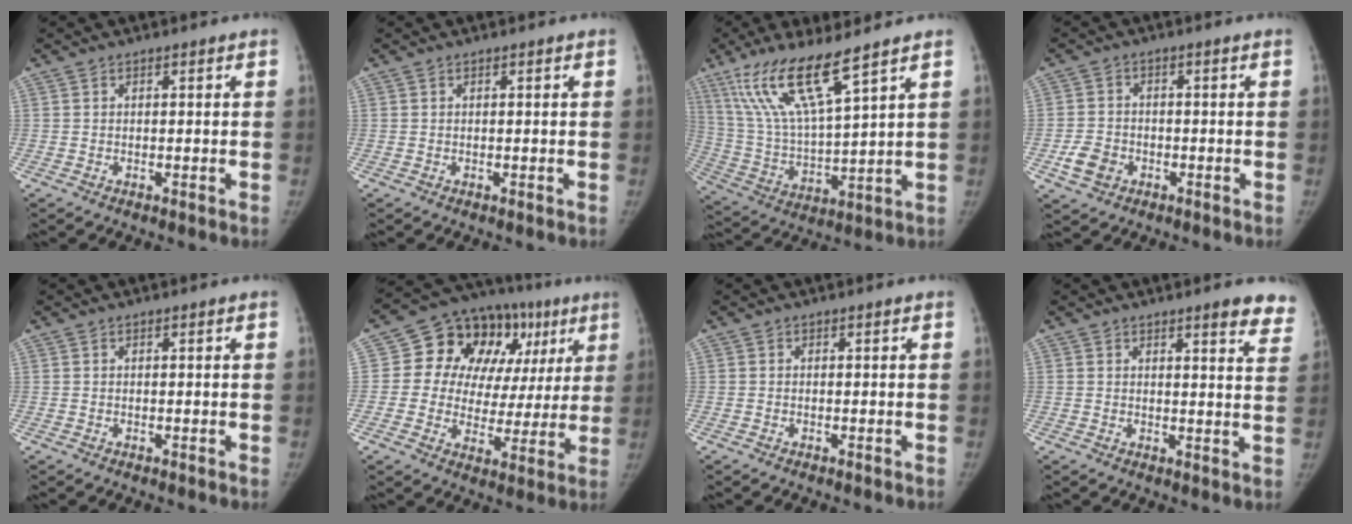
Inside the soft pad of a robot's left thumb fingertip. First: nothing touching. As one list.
[{"total": 0.0}, {"total": 15.7, "force": [10.0, 2.5, 11.9], "torque": [-0.240, -0.049, 0.207]}, {"total": 4.8, "force": [-1.8, 3.9, 2.2], "torque": [-0.035, 0.008, -0.031]}, {"total": 0.0}, {"total": 20.6, "force": [6.7, 14.8, 12.6], "torque": [-0.115, 0.028, 0.099]}, {"total": 0.0}, {"total": 8.2, "force": [6.5, 1.9, 4.7], "torque": [-0.026, -0.032, 0.061]}]